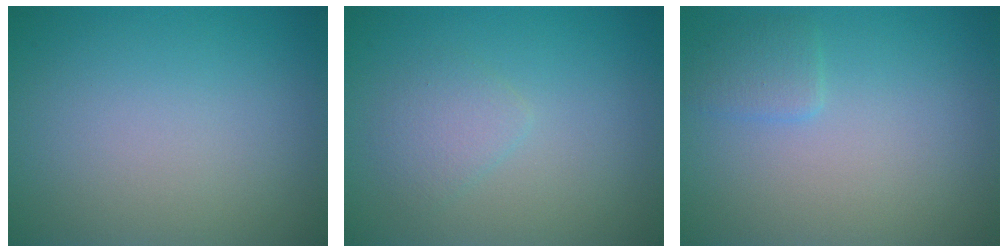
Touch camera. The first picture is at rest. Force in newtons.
{"total": 1.7, "press": 1.7, "slide": 0.1}
{"total": 1.4, "press": 1.4, "slide": 0.0}